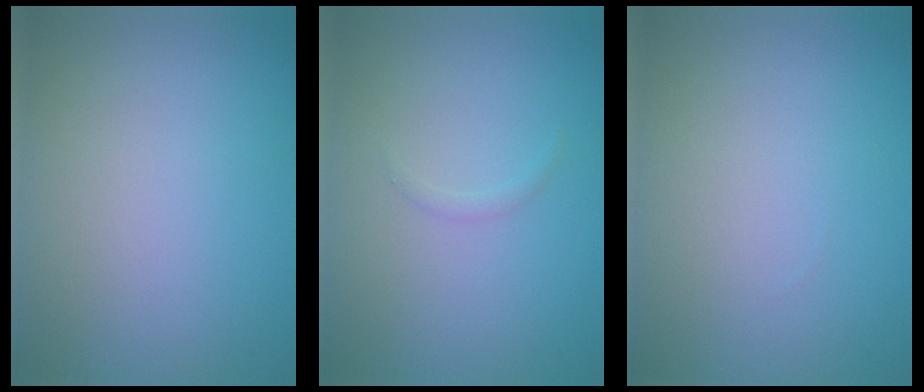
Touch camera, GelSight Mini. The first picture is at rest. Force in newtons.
{"total": 0.5, "press": 0.5, "slide": 0.0}
{"total": 0.0}